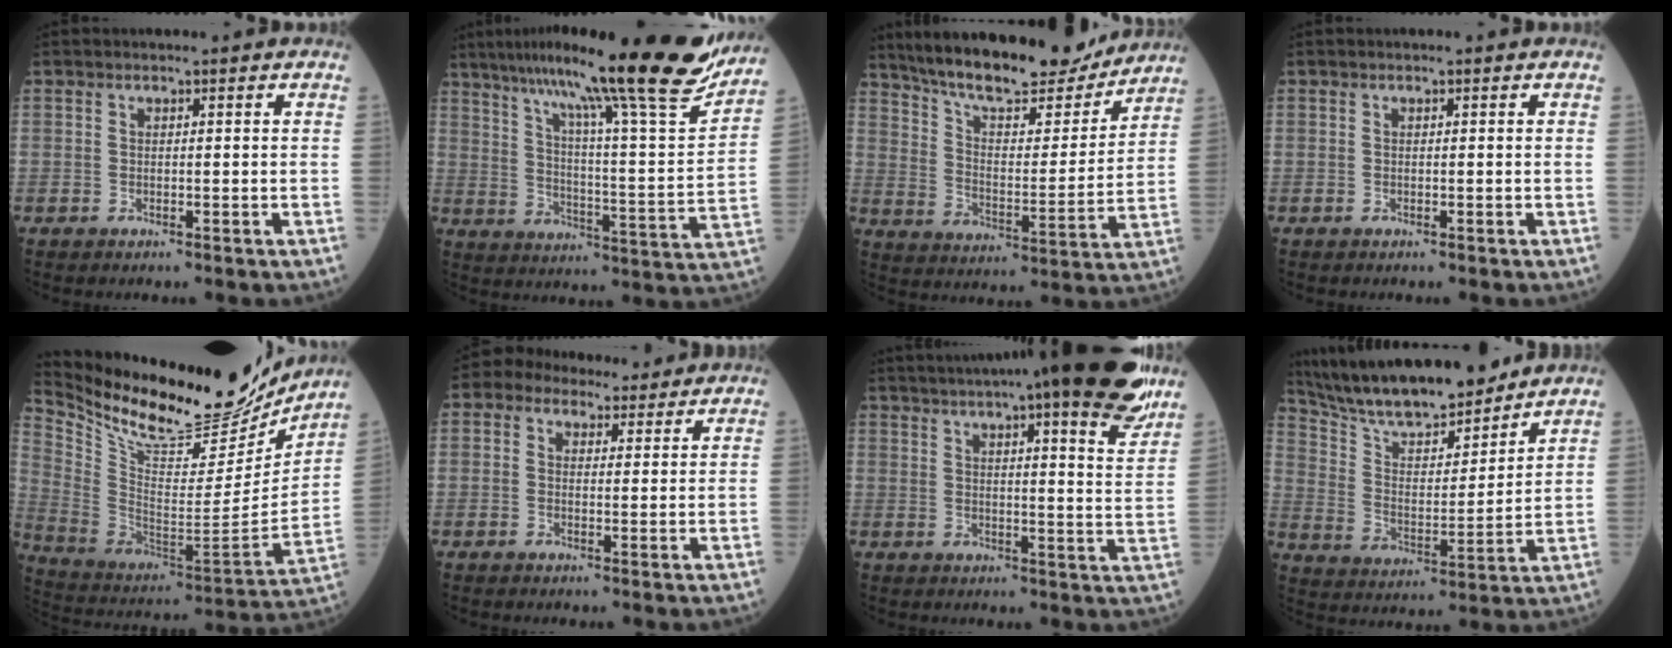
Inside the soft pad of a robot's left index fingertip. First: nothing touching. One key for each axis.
{"total": 25.8, "fx": 20.5, "fy": 0.2, "fz": 15.6, "tx": -0.248, "ty": -0.035, "tz": 0.291}
{"total": 20.1, "fx": 17.6, "fy": 4.1, "fz": 8.9, "tx": -0.149, "ty": -0.004, "tz": 0.269}
{"total": 0.0}
{"total": 25.9, "fx": 23.1, "fy": 5.9, "fz": 10.0, "tx": -0.192, "ty": -0.048, "tz": 0.360}
{"total": 6.8, "fx": 5.2, "fy": 3.5, "fz": 2.4, "tx": -0.035, "ty": 0.028, "tz": 0.078}
{"total": 22.2, "fx": 17.6, "fy": 1.8, "fz": 13.4, "tx": -0.194, "ty": -0.005, "tz": 0.224}
{"total": 17.9, "fx": 16.1, "fy": 2.6, "fz": 7.4, "tx": -0.140, "ty": 0.002, "tz": 0.278}